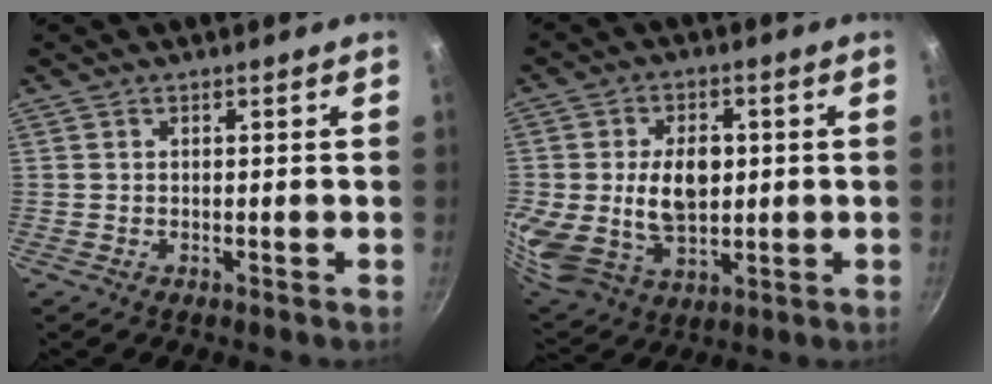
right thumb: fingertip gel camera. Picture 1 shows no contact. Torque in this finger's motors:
{"motor_torque": [2.50, 2.51, 1.88, -0.59, 0.24]}